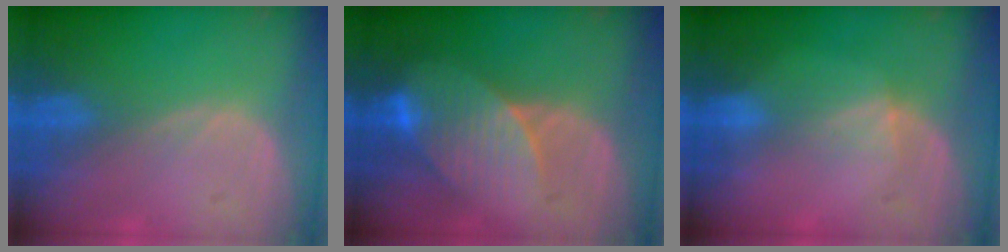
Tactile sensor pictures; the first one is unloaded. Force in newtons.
{"total": 8.3, "press": 7.6, "slide": 3.4}
{"total": 2.4, "press": 2.1, "slide": 1.2}